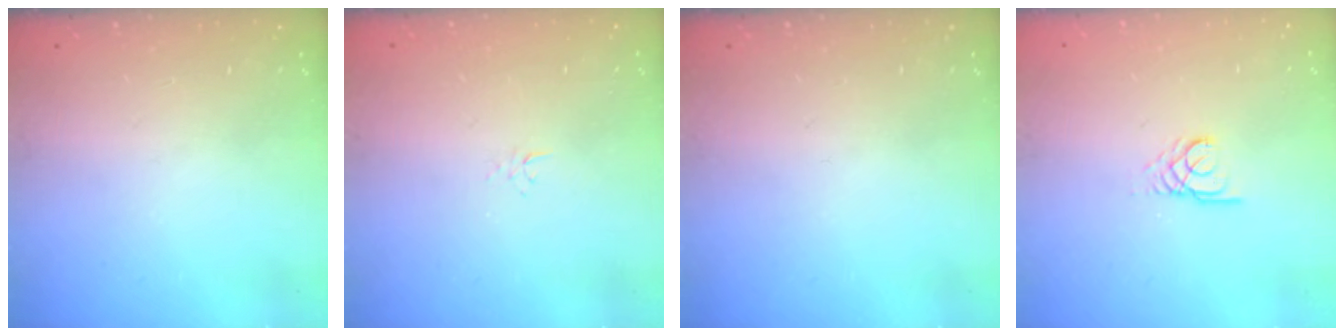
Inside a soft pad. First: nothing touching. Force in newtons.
{"total": 2.6, "press": 2.6, "slide": 0.3}
{"total": 0.0}
{"total": 2.5, "press": 2.5, "slide": 0.2}